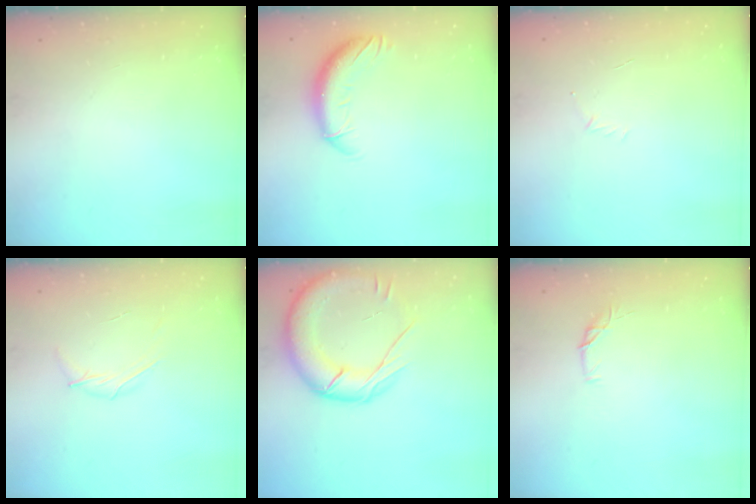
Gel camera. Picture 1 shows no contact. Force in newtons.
{"total": 10.6, "press": 10.4, "slide": 2.0}
{"total": 3.0, "press": 2.9, "slide": 0.7}
{"total": 5.2, "press": 5.0, "slide": 1.3}
{"total": 19.4, "press": 19.2, "slide": 2.3}
{"total": 6.7, "press": 6.7, "slide": 0.6}